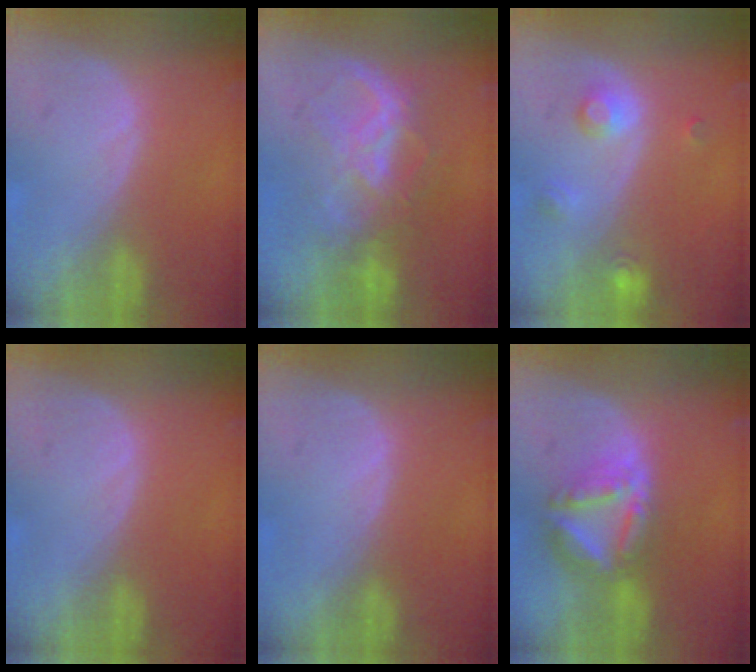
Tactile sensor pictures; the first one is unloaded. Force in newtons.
{"total": 7.1, "press": 7.1, "slide": 1.0}
{"total": 3.5, "press": 3.2, "slide": 1.4}
{"total": 0.0}
{"total": 0.0}
{"total": 8.1, "press": 7.0, "slide": 4.0}